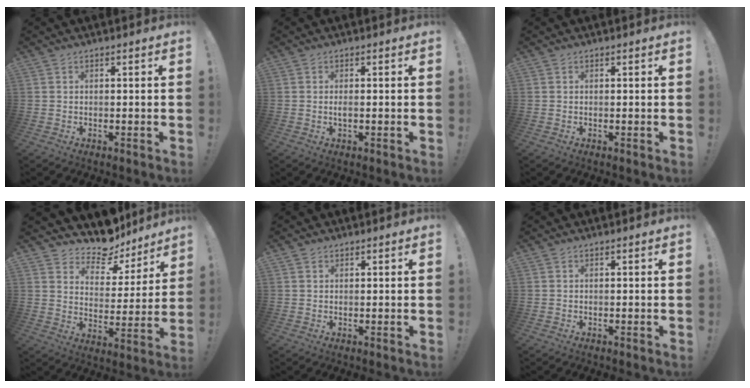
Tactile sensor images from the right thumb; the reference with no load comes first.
{"total": 1.2, "force": [-0.4, 0.3, 1.1], "torque": [-0.028, 0.005, -0.007]}
{"total": 0.0}
{"total": 10.5, "force": [9.4, 4.1, 2.3], "torque": [-0.037, -0.092, 0.166]}
{"total": 1.0, "force": [0.8, 0.6, 0.1], "torque": [0.001, -0.002, 0.015]}
{"total": 0.0}